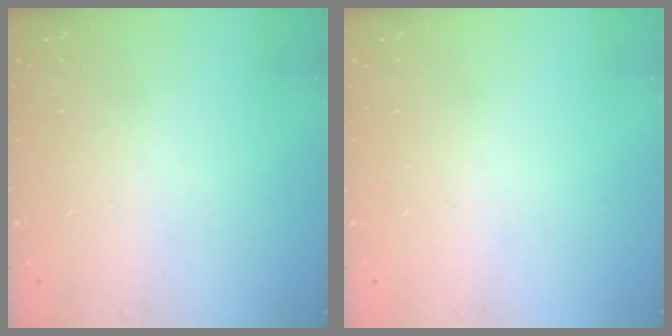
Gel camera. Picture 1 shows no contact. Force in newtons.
{"total": 0.0}